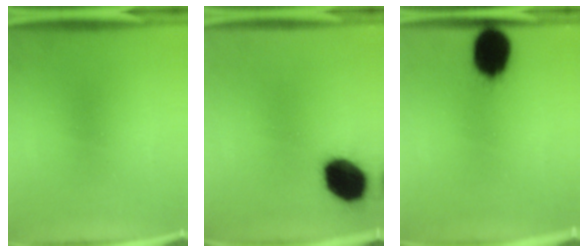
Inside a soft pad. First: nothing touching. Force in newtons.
{"total": 15.9}
{"total": 13.0}